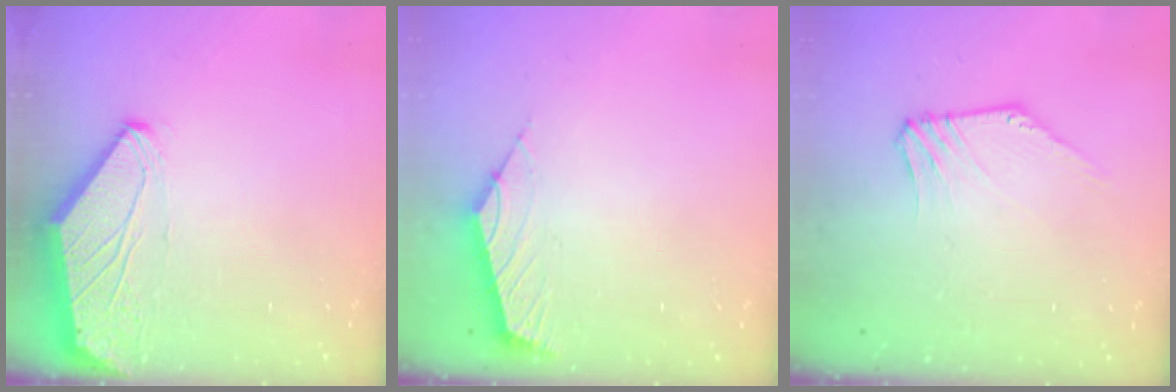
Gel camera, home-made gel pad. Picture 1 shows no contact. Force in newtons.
{"total": 2.4, "press": 2.3, "slide": 0.6}
{"total": 1.7, "press": 1.7, "slide": 0.2}